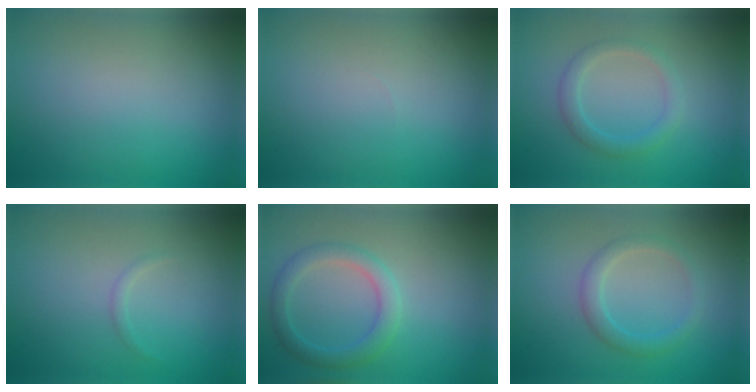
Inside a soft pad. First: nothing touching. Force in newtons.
{"total": 0.0}
{"total": 1.9, "press": 1.9, "slide": 0.2}
{"total": 0.6, "press": 0.6, "slide": 0.0}
{"total": 2.7, "press": 2.7, "slide": 0.1}
{"total": 2.0, "press": 2.0, "slide": 0.1}